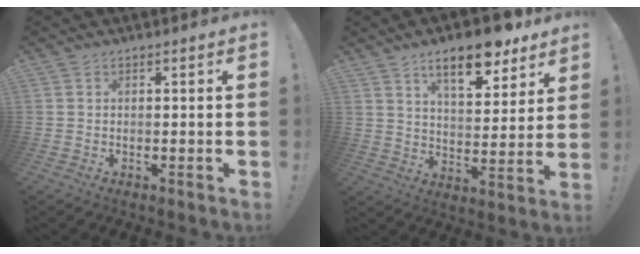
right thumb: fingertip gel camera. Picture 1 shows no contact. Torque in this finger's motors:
{"motor_torque": [0.63, 2.15, 1.31, 0.74, 0.37]}